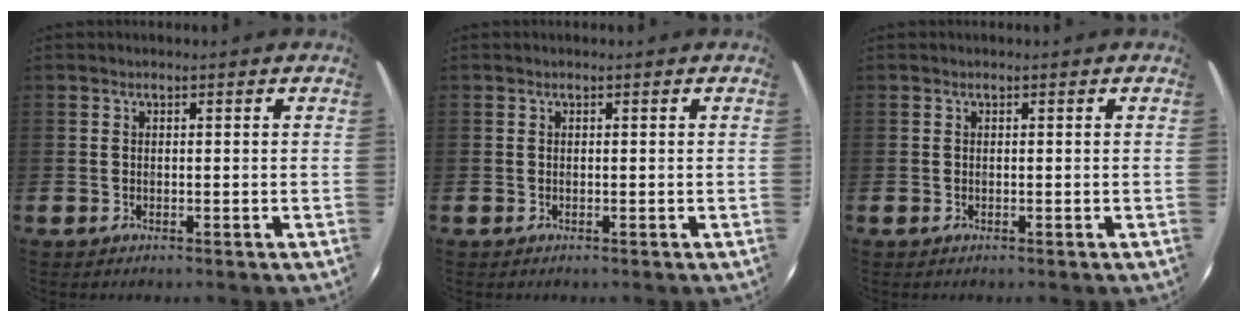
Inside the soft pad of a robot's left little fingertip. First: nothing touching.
{"total": 0.0}
{"total": 0.0}